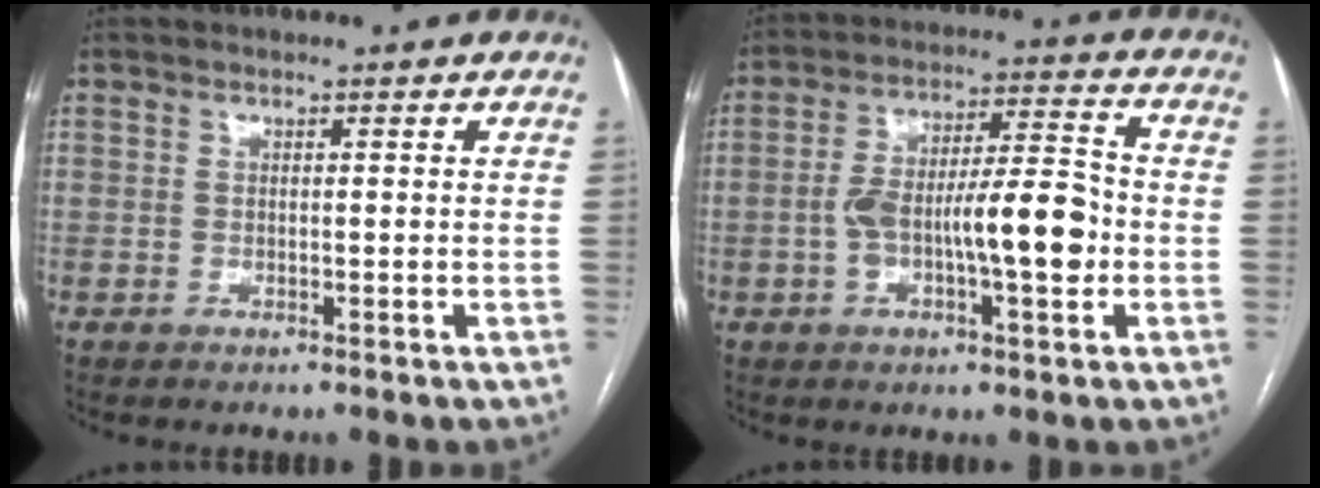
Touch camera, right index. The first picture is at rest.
{"total": 12.5, "force": [-2.3, 2.7, 12.0], "torque": [-0.207, 0.020, -0.037]}